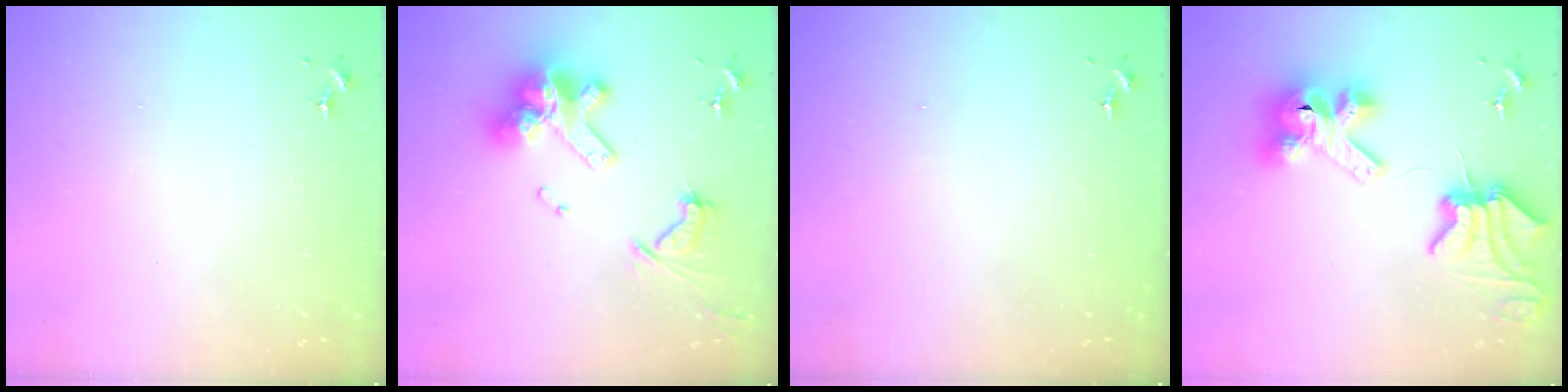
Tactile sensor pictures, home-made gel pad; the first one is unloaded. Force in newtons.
{"total": 18.3, "press": 18.2, "slide": 2.1}
{"total": 0.0}
{"total": 15.0, "press": 14.9, "slide": 1.6}